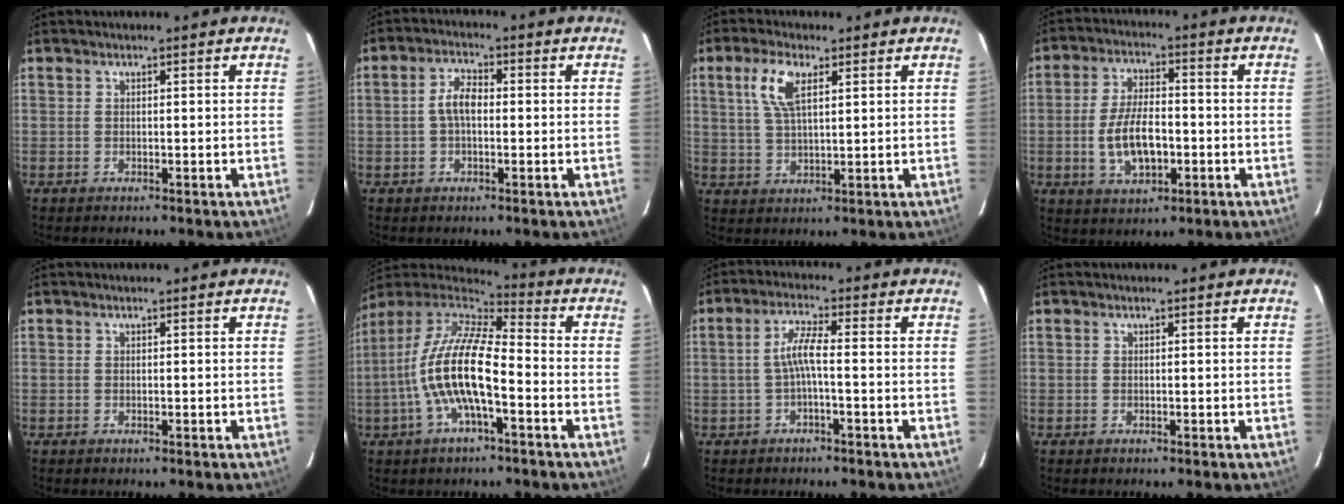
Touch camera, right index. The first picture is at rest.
{"total": 4.2, "force": [-0.3, 2.1, 3.6], "torque": [-0.074, 0.014, -0.006]}
{"total": 7.1, "force": [2.9, 2.8, 5.8], "torque": [-0.119, 0.011, 0.060]}
{"total": 9.7, "force": [-2.2, 4.6, 8.2], "torque": [-0.164, -0.001, -0.032]}
{"total": 0.0}
{"total": 15.3, "force": [-4.0, 4.5, 14.1], "torque": [-0.268, -0.003, -0.078]}
{"total": 3.9, "force": [-1.1, 0.1, 3.7], "torque": [-0.080, 0.008, -0.021]}
{"total": 0.0}